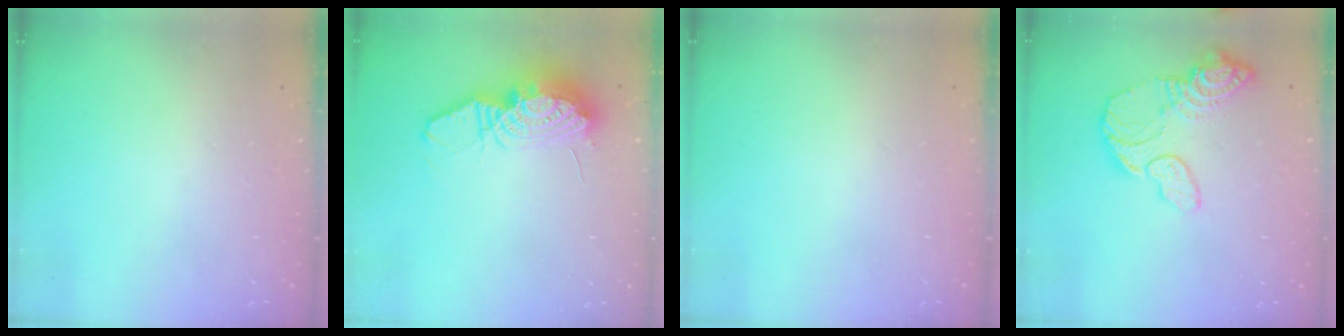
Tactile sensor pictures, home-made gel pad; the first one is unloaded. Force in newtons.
{"total": 15.2, "press": 15.1, "slide": 1.5}
{"total": 0.0}
{"total": 12.9, "press": 12.8, "slide": 1.3}